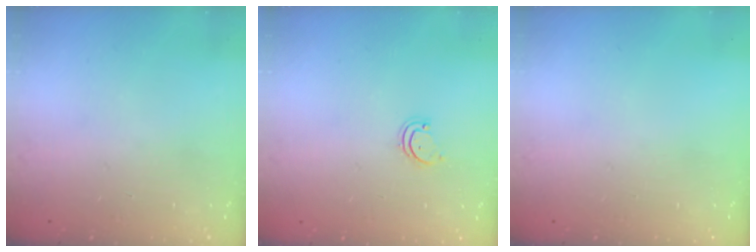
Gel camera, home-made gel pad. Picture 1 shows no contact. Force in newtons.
{"total": 1.9, "press": 1.9, "slide": 0.2}
{"total": 0.0}